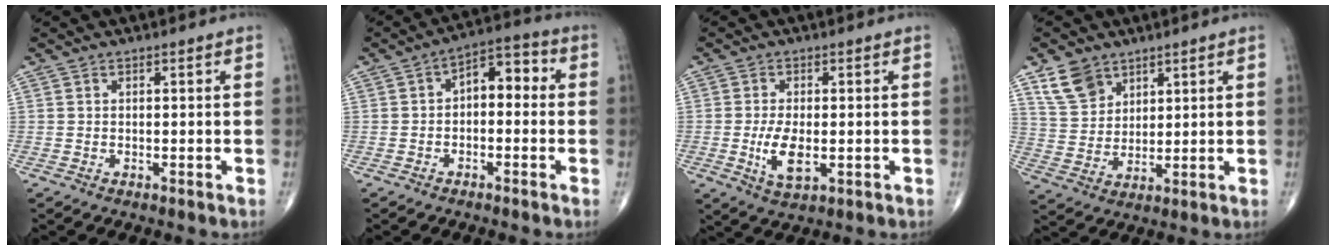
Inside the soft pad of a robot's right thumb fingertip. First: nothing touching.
{"total": 7.2, "force": [-0.1, 4.3, 5.8], "torque": [-0.058, 0.038, -0.016]}
{"total": 6.2, "force": [-1.0, 2.9, 5.4], "torque": [-0.098, -0.010, -0.012]}
{"total": 7.7, "force": [5.0, 5.1, 2.8], "torque": [-0.035, -0.024, 0.107]}